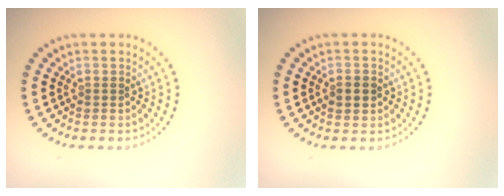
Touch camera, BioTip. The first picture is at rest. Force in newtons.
{"total": 2.0, "press": 2.0, "slide": 0.1}